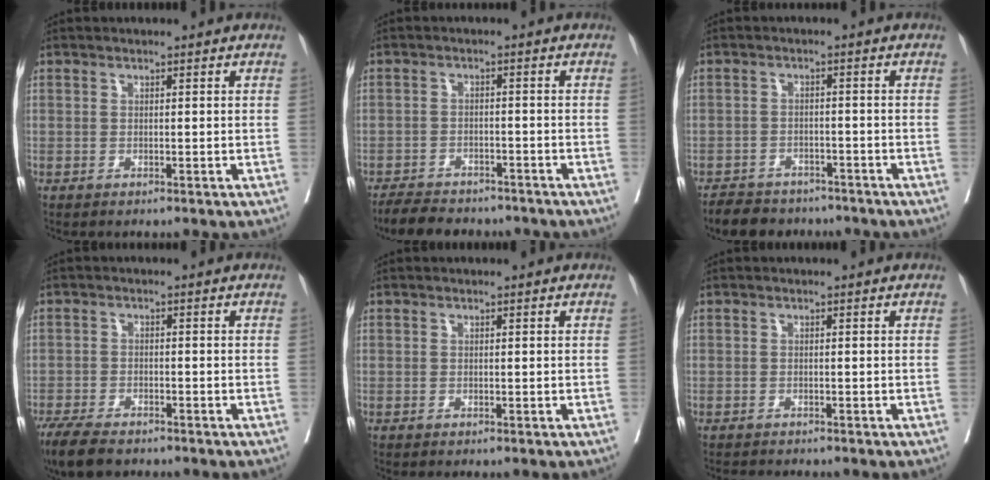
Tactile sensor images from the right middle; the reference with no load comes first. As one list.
[{"total": 9.0, "force": [-8.0, 2.8, 3.0], "torque": [-0.047, -0.005, -0.115]}, {"total": 8.2, "force": [-7.1, 3.5, 2.0], "torque": [-0.031, -0.001, -0.102]}, {"total": 6.8, "force": [-5.4, 2.1, 3.5], "torque": [-0.061, -0.014, -0.093]}, {"total": 0.0}, {"total": 2.8, "force": [-2.6, 0.4, 0.8], "torque": [-0.010, -0.007, -0.039]}]